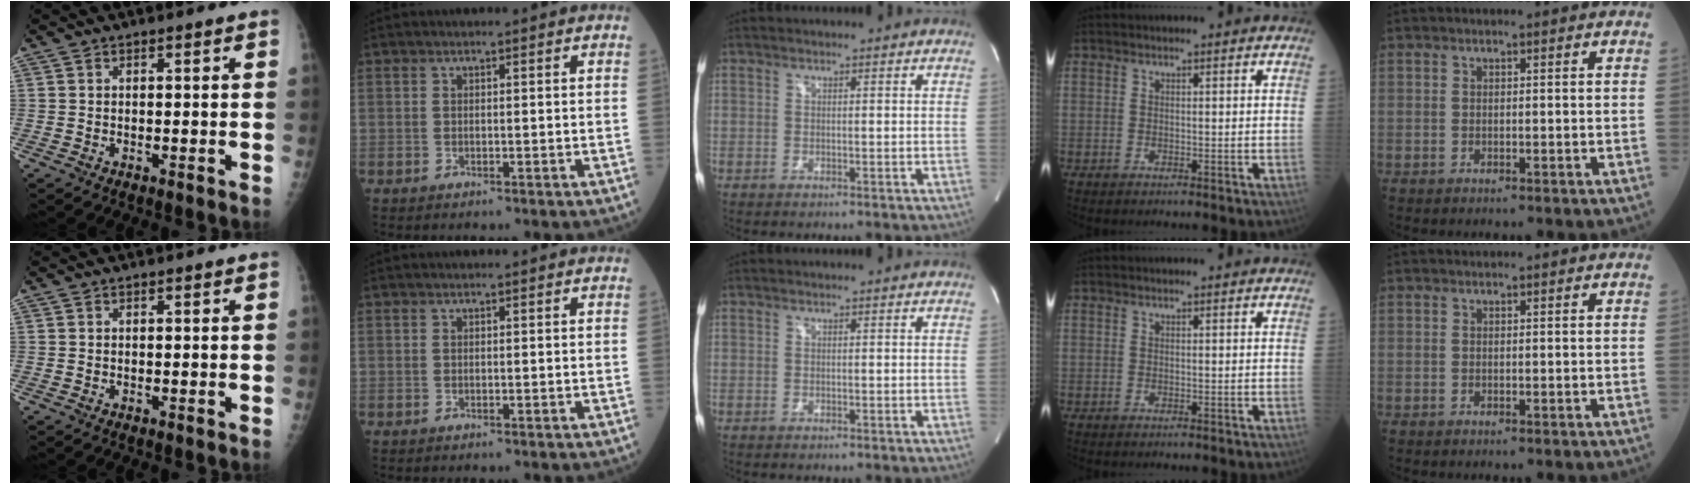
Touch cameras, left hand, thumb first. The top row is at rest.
{}